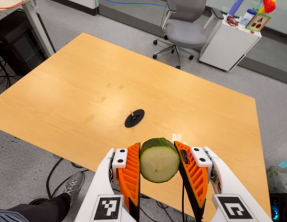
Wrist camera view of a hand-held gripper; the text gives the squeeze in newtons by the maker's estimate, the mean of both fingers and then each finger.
{"total": 9.5, "left": 8.4, "right": 10.6}